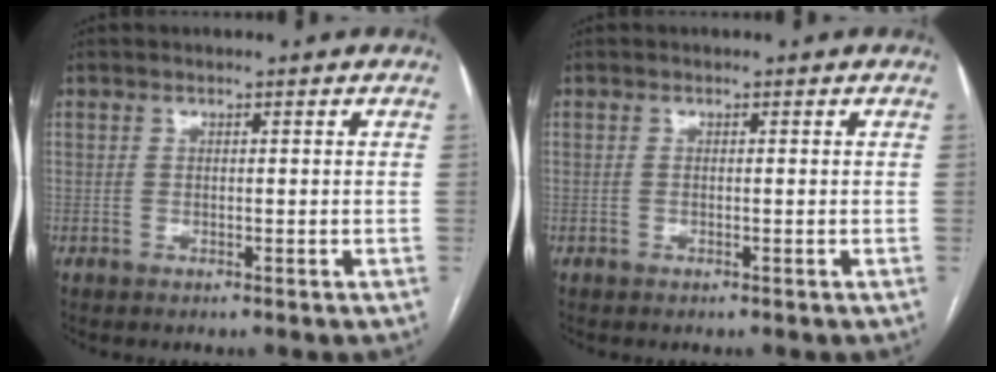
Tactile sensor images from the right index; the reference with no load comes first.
{"total": 0.0}